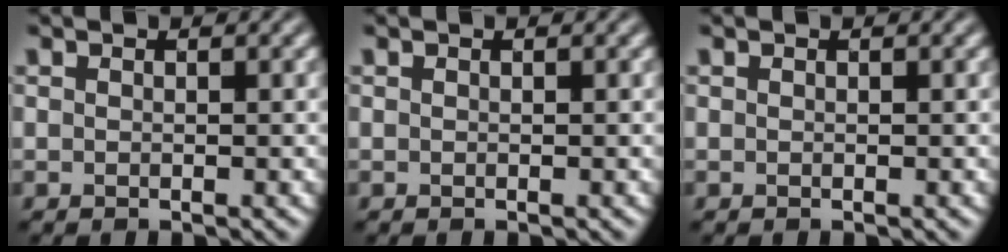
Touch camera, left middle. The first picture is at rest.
{"total": 0.0}
{"total": 0.0}